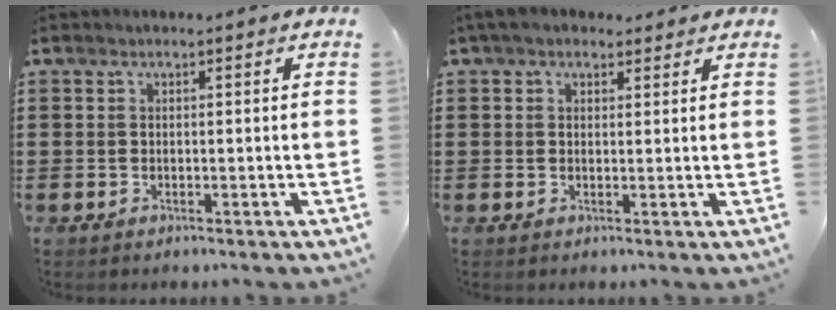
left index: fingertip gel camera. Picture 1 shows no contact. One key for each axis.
{"total": 3.0, "fx": 2.2, "fy": 1.6, "fz": 1.2, "tx": -0.031, "ty": 0.005, "tz": 0.041}